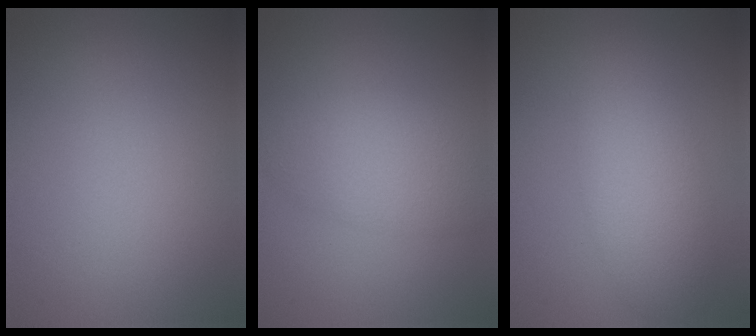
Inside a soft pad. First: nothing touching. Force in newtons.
{"total": 4.3, "press": 4.3, "slide": 0.1}
{"total": 4.8, "press": 4.8, "slide": 0.4}